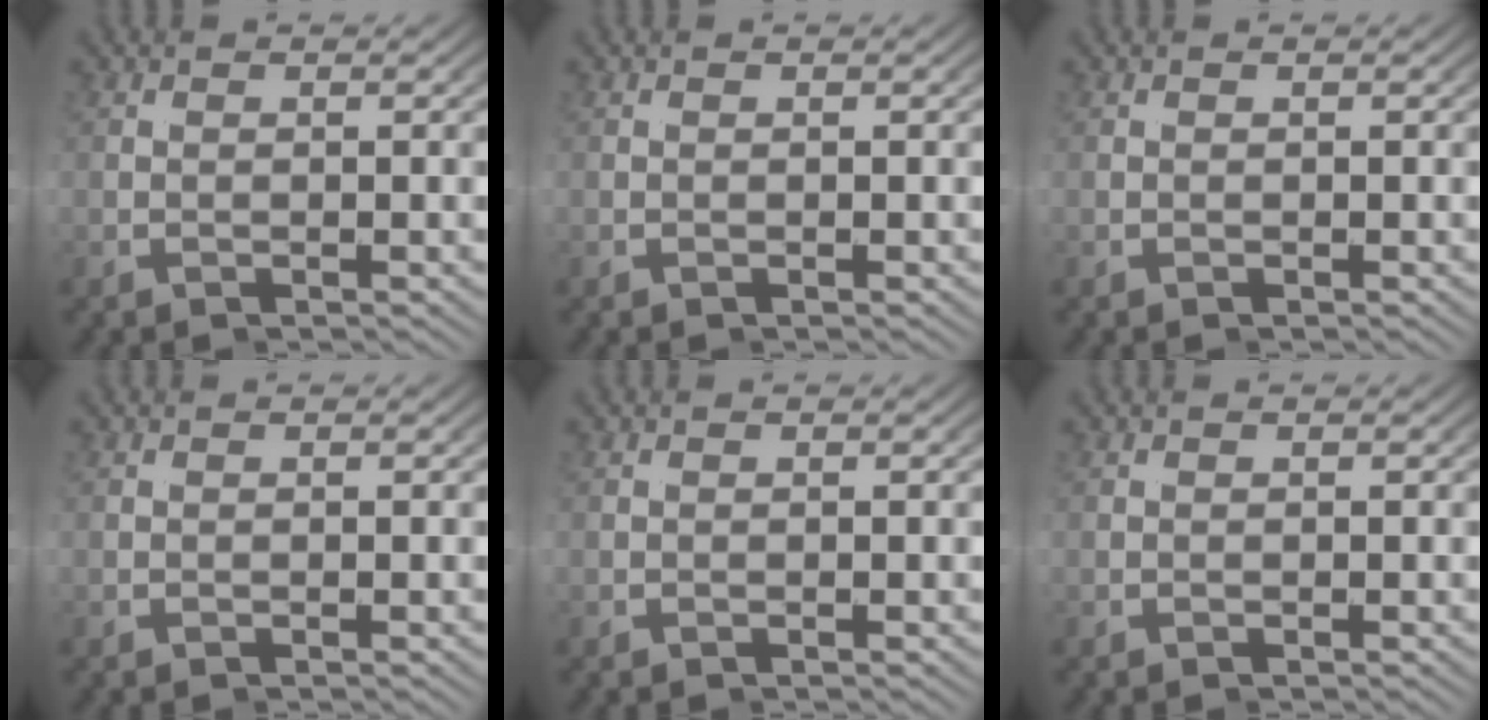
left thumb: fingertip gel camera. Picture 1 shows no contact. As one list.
[{"total": 0.0}, {"total": 0.0}, {"total": 0.0}, {"total": 0.0}, {"total": 0.0}]